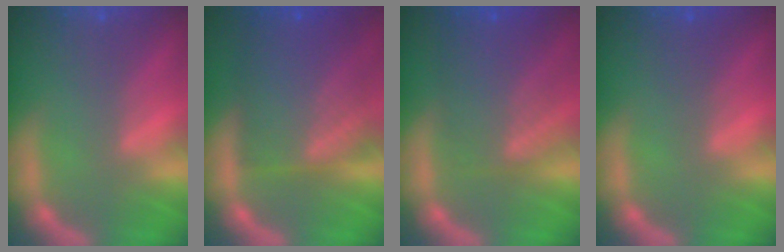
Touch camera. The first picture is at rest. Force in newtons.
{"total": 10.1}
{"total": 7.1}
{"total": 1.5}